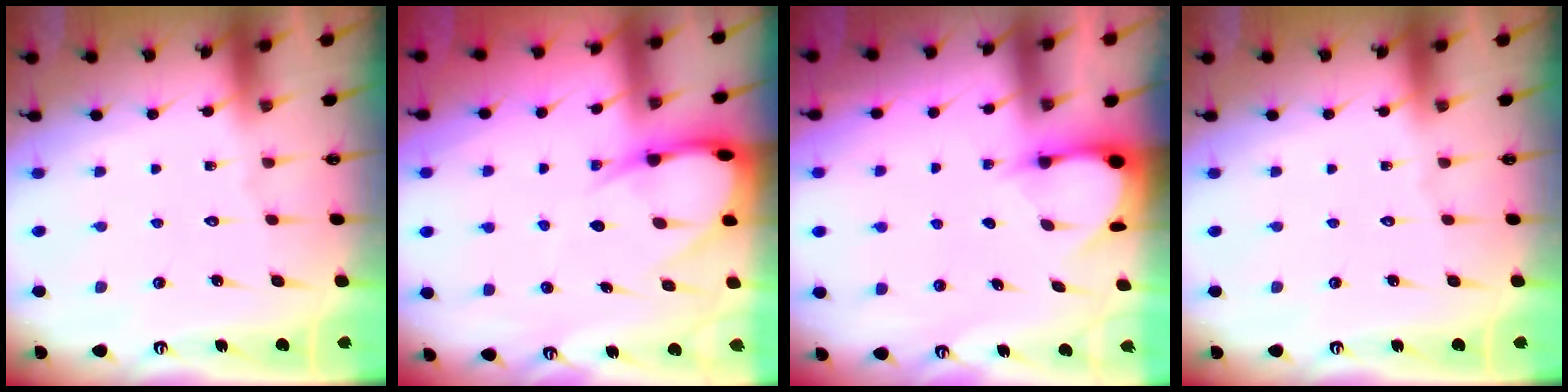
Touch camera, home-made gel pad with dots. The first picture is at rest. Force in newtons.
{"total": 9.9, "press": 9.9, "slide": 1.0}
{"total": 3.3, "press": 3.3, "slide": 0.4}
{"total": 0.0}